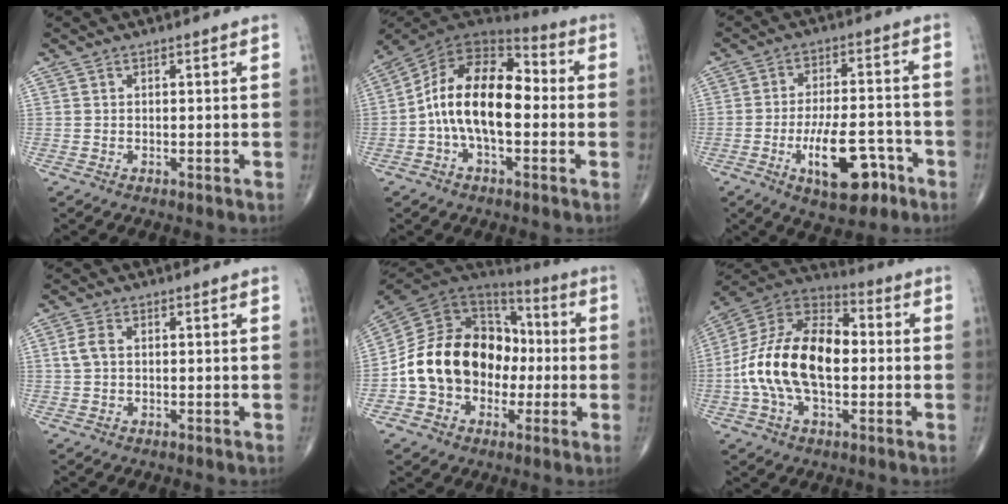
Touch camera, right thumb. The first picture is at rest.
{"total": 16.7, "force": [-1.3, 9.1, 14.0], "torque": [-0.223, 0.043, -0.035]}
{"total": 12.7, "force": [-5.7, 5.3, 10.0], "torque": [-0.148, 0.026, -0.085]}
{"total": 2.8, "force": [0.4, 1.8, 2.2], "torque": [-0.053, 0.007, 0.005]}
{"total": 21.1, "force": [-2.8, 16.3, 13.0], "torque": [-0.201, 0.050, -0.046]}
{"total": 20.9, "force": [-1.2, 12.0, 17.1], "torque": [-0.315, 0.032, -0.026]}